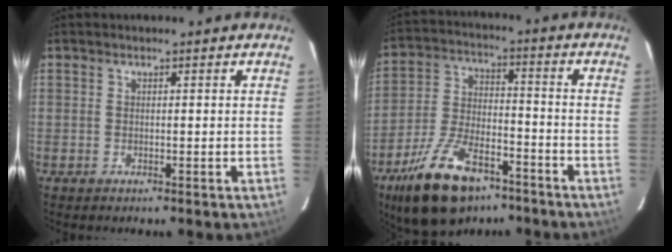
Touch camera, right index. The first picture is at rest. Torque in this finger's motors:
{"motor_torque": [1.39, -0.75, 0.62, 0.16]}